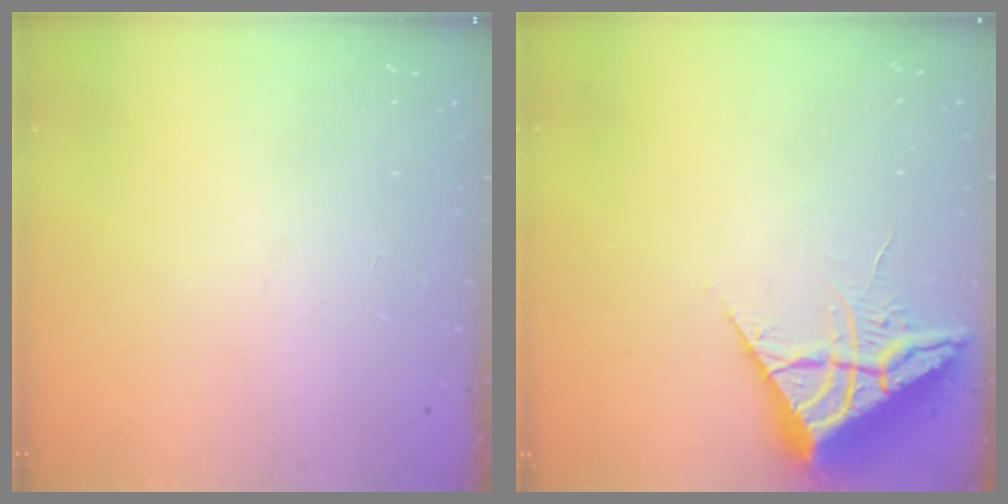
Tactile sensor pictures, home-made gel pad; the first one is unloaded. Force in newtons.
{"total": 7.1, "press": 7.1, "slide": 0.4}